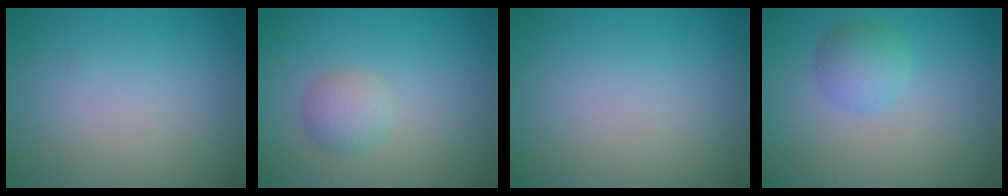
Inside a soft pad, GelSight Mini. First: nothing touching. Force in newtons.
{"total": 2.0, "press": 2.0, "slide": 0.1}
{"total": 0.0}
{"total": 2.4, "press": 2.4, "slide": 0.0}